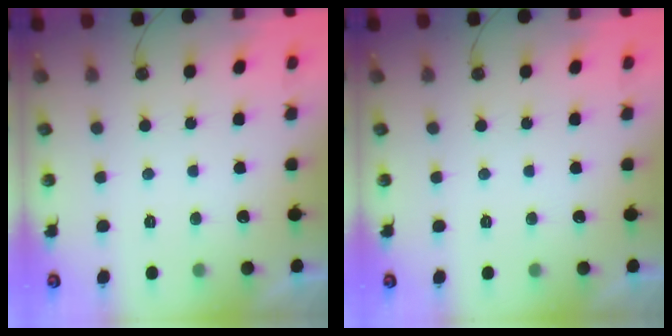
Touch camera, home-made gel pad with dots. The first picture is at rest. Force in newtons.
{"total": 0.0}